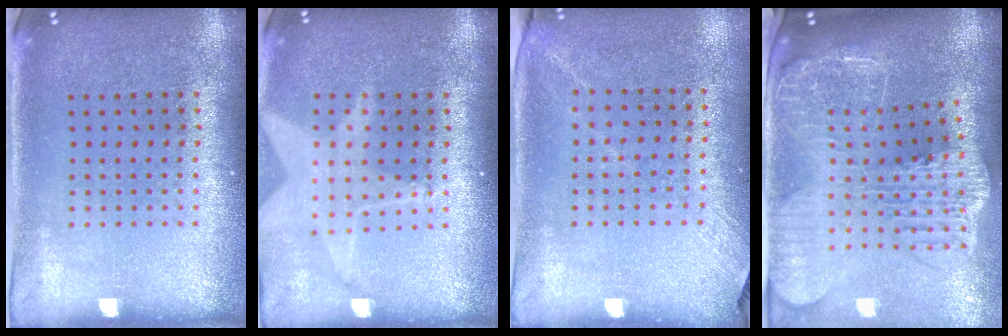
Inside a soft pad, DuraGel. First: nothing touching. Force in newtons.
{"total": 1.8, "press": 1.5, "slide": 1.1}
{"total": 1.2, "press": 0.9, "slide": 0.8}
{"total": 3.9, "press": 3.1, "slide": 2.5}